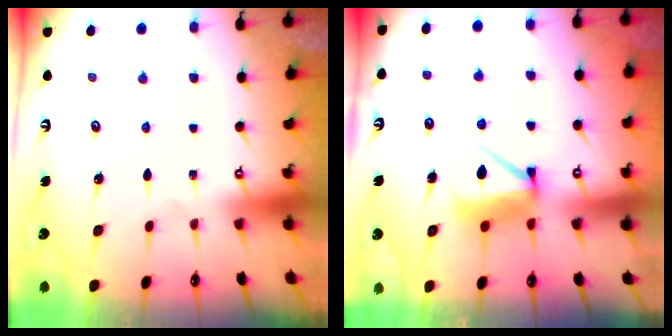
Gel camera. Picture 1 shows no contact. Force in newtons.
{"total": 8.8, "press": 8.7, "slide": 0.9}